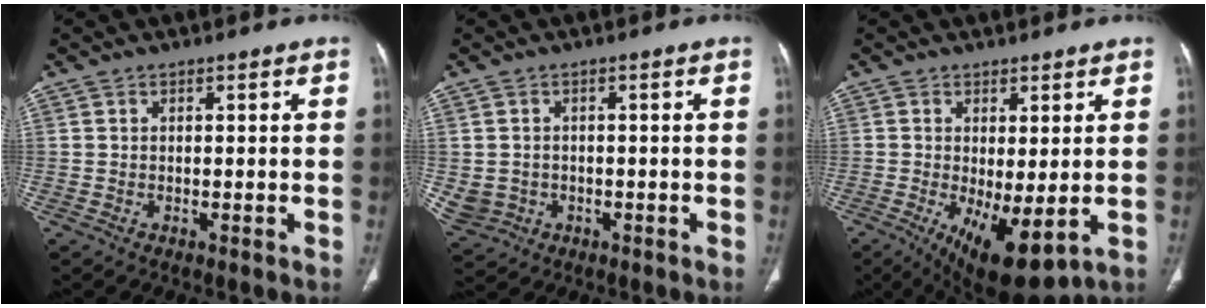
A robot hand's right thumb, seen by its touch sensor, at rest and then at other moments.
{"total": 5.3, "force": [-1.0, 4.9, 1.9], "torque": [-0.045, 0.008, -0.003]}
{"total": 10.7, "force": [-2.5, 4.0, 9.6], "torque": [-0.153, -0.023, -0.021]}